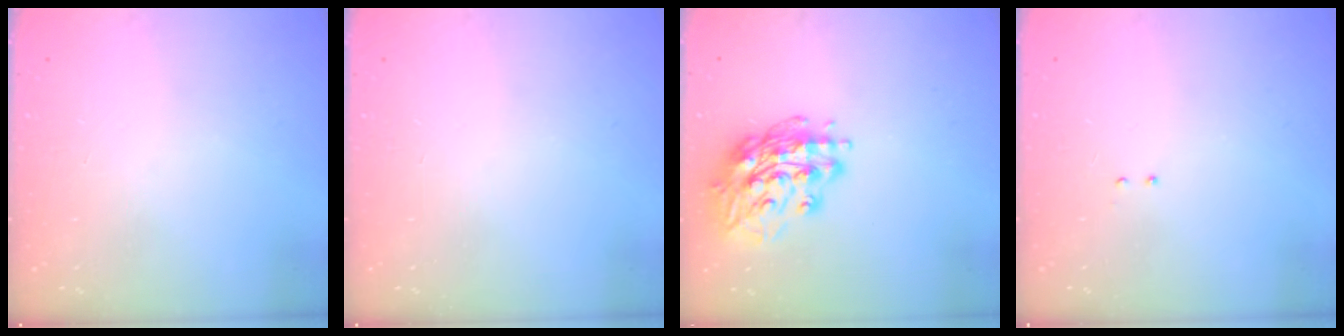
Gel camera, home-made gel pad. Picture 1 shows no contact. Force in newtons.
{"total": 0.0}
{"total": 15.3, "press": 15.3, "slide": 0.8}
{"total": 2.1, "press": 2.0, "slide": 0.6}